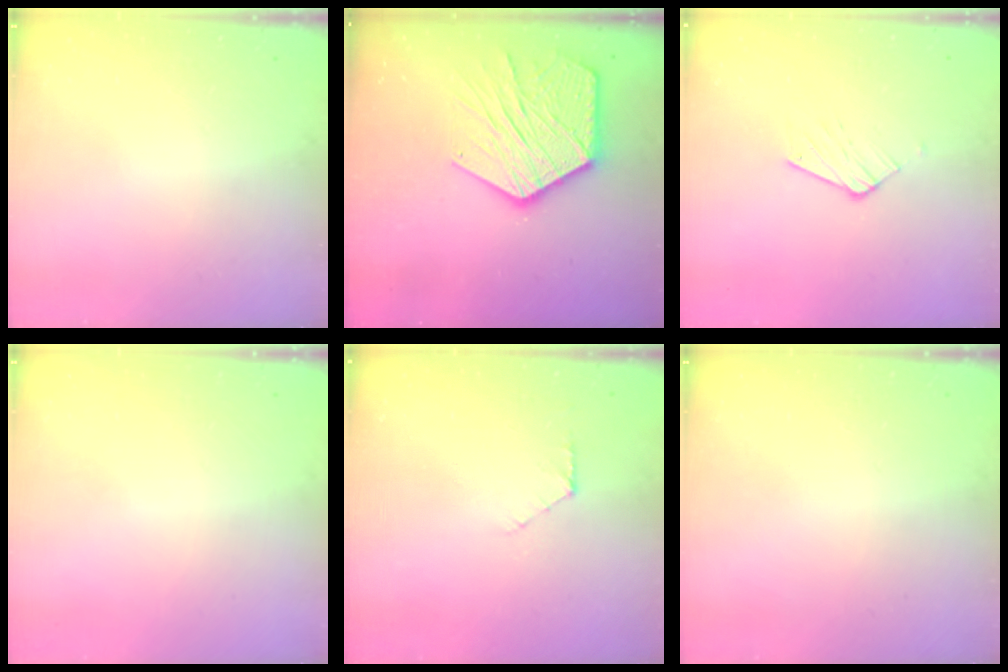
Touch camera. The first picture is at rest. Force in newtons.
{"total": 19.0, "press": 18.9, "slide": 1.3}
{"total": 7.0, "press": 7.0, "slide": 0.4}
{"total": 0.0}
{"total": 4.4, "press": 4.4, "slide": 0.4}
{"total": 0.0}